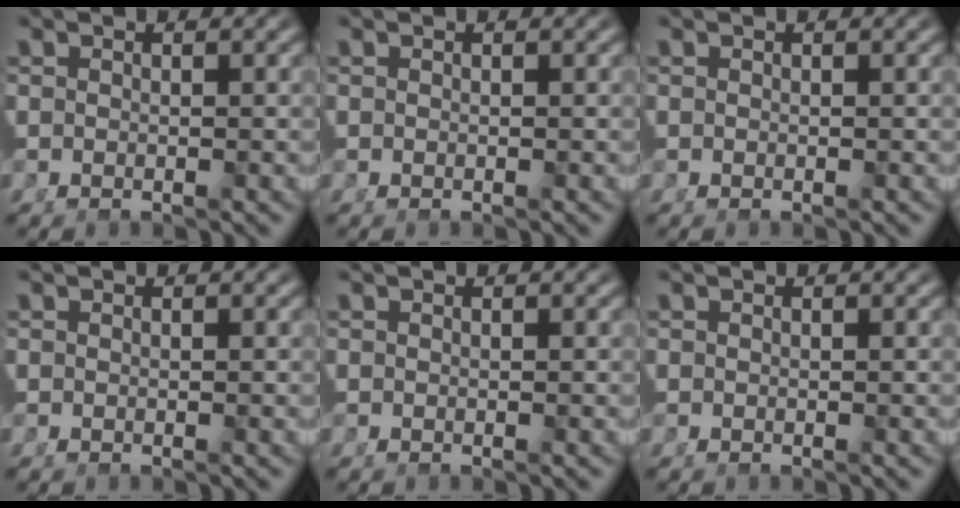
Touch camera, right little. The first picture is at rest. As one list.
[{"total": 0.0}, {"total": 0.0}, {"total": 0.0}, {"total": 0.0}, {"total": 0.0}]